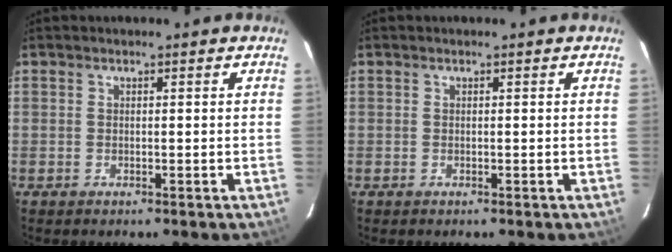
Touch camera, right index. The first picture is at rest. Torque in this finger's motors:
{"motor_torque": [0.00, 0.00, 0.00, 0.00]}